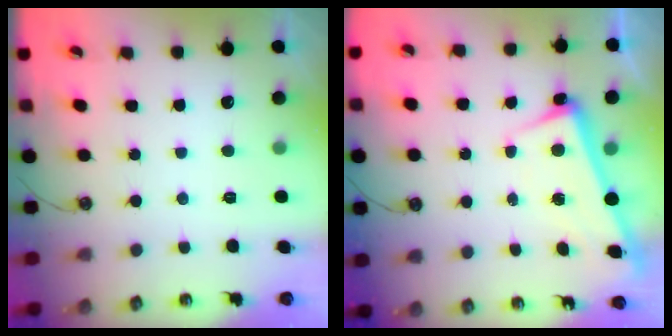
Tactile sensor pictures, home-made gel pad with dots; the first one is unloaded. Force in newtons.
{"total": 2.3, "press": 2.1, "slide": 0.9}